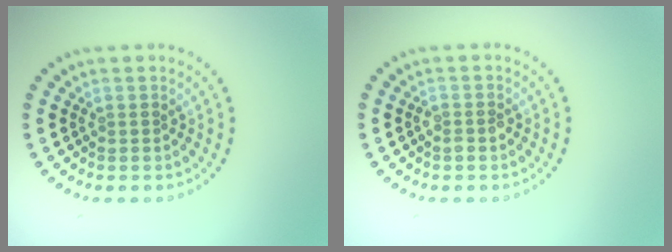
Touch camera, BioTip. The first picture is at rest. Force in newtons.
{"total": 1.1, "press": 1.1, "slide": 0.2}